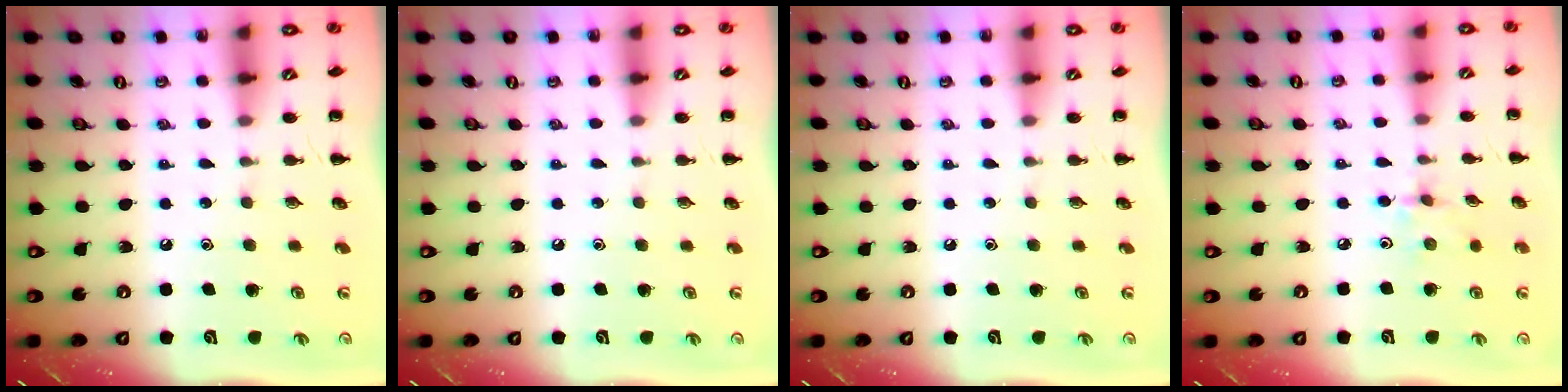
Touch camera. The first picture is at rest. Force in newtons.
{"total": 0.0}
{"total": 0.0}
{"total": 2.9, "press": 2.7, "slide": 0.9}